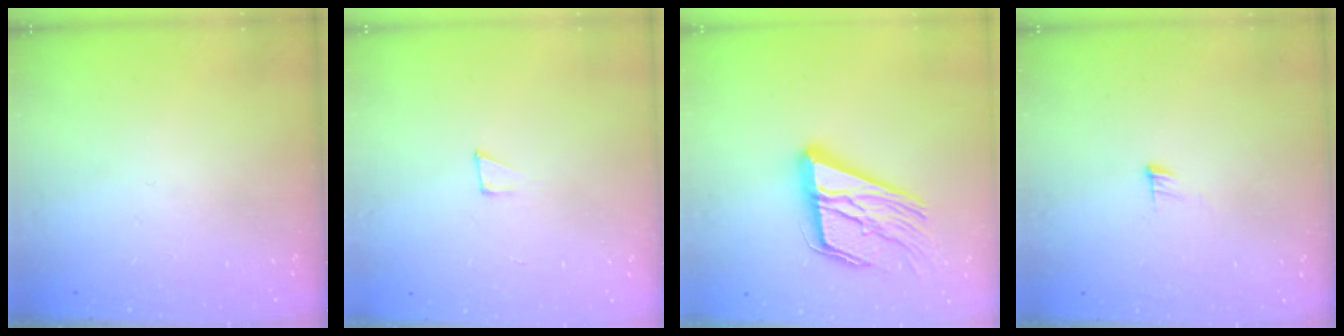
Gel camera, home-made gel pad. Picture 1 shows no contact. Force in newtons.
{"total": 4.3, "press": 4.2, "slide": 0.3}
{"total": 20.2, "press": 20.0, "slide": 2.6}
{"total": 4.0, "press": 4.0, "slide": 0.3}